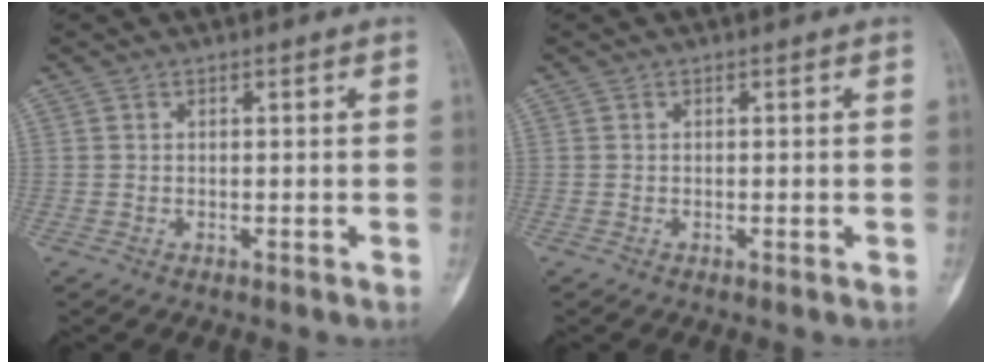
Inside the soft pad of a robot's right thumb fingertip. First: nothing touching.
{"total": 0.0}